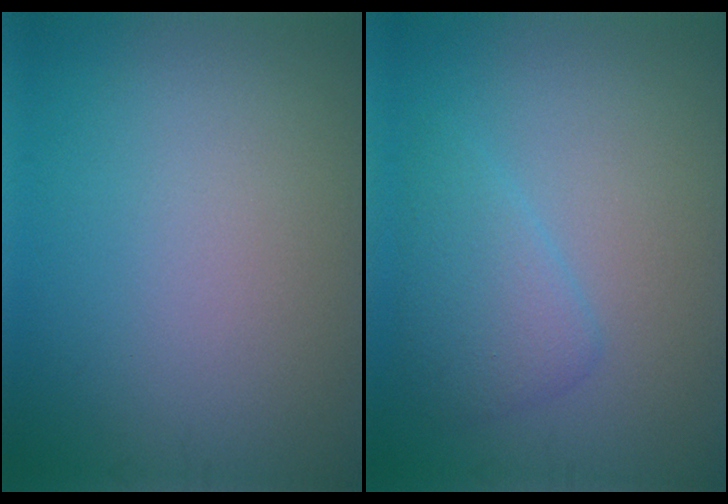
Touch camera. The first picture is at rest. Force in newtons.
{"total": 2.8, "press": 2.8, "slide": 0.2}